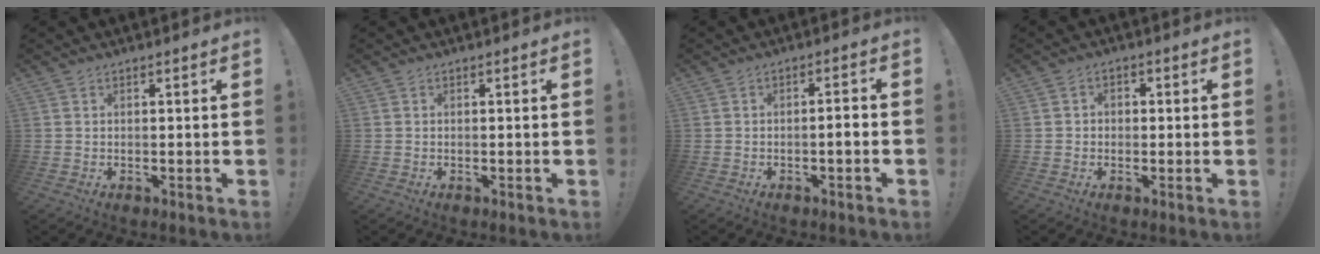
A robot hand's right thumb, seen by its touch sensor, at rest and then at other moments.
{"total": 0.0}
{"total": 3.1, "force": [-1.2, -0.2, 2.8], "torque": [-0.048, 0.000, -0.021]}
{"total": 2.4, "force": [-0.9, 2.0, 0.9], "torque": [-0.008, 0.005, -0.018]}